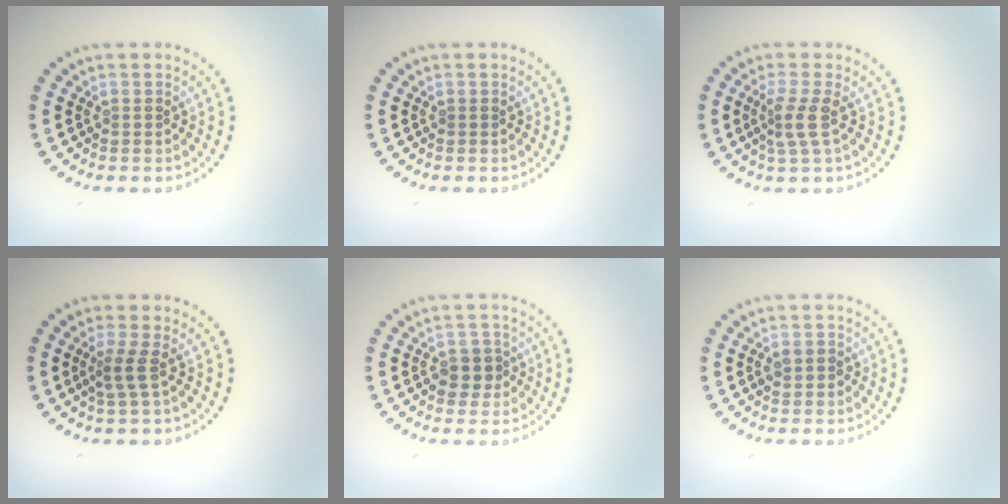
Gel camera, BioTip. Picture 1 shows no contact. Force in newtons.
{"total": 0.0}
{"total": 2.3, "press": 1.7, "slide": 1.6}
{"total": 1.9, "press": 1.2, "slide": 1.5}
{"total": 2.4, "press": 2.3, "slide": 0.7}
{"total": 1.4, "press": 1.4, "slide": 0.3}